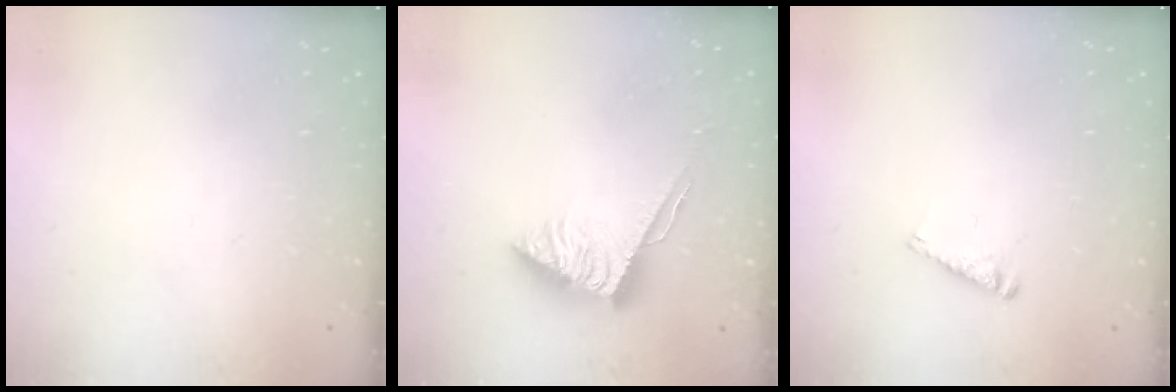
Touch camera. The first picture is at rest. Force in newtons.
{"total": 6.6, "press": 6.5, "slide": 0.4}
{"total": 3.3, "press": 3.3, "slide": 0.3}